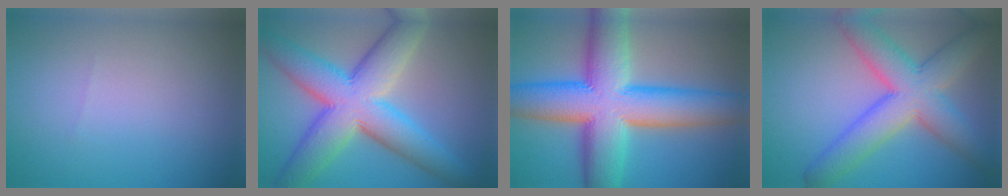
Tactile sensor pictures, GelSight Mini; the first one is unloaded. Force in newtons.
{"total": 11.1, "press": 11.1, "slide": 0.5}
{"total": 14.3, "press": 14.3, "slide": 0.8}
{"total": 8.7, "press": 8.7, "slide": 0.5}